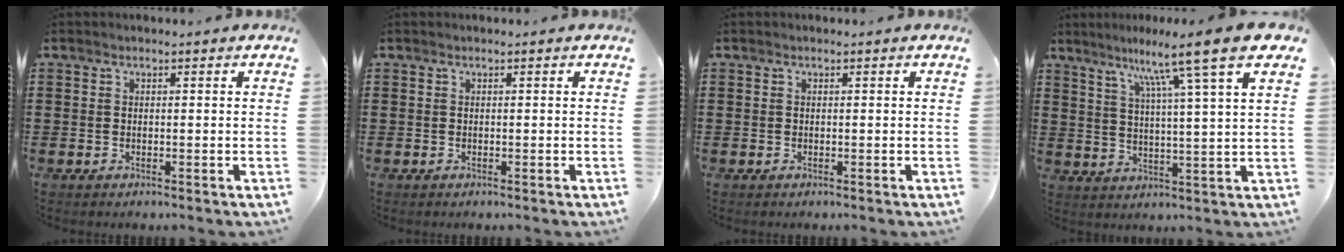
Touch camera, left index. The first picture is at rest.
{"total": 0.0}
{"total": 0.0}
{"total": 10.6, "force": [7.4, -0.7, 7.6], "torque": [-0.155, -0.033, 0.110]}